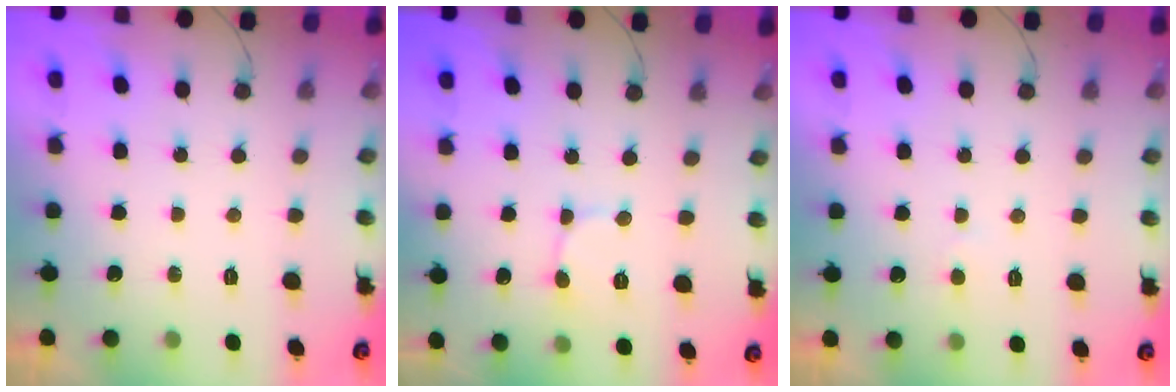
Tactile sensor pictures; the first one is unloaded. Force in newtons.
{"total": 2.3, "press": 2.3, "slide": 0.2}
{"total": 1.7, "press": 1.7, "slide": 0.2}